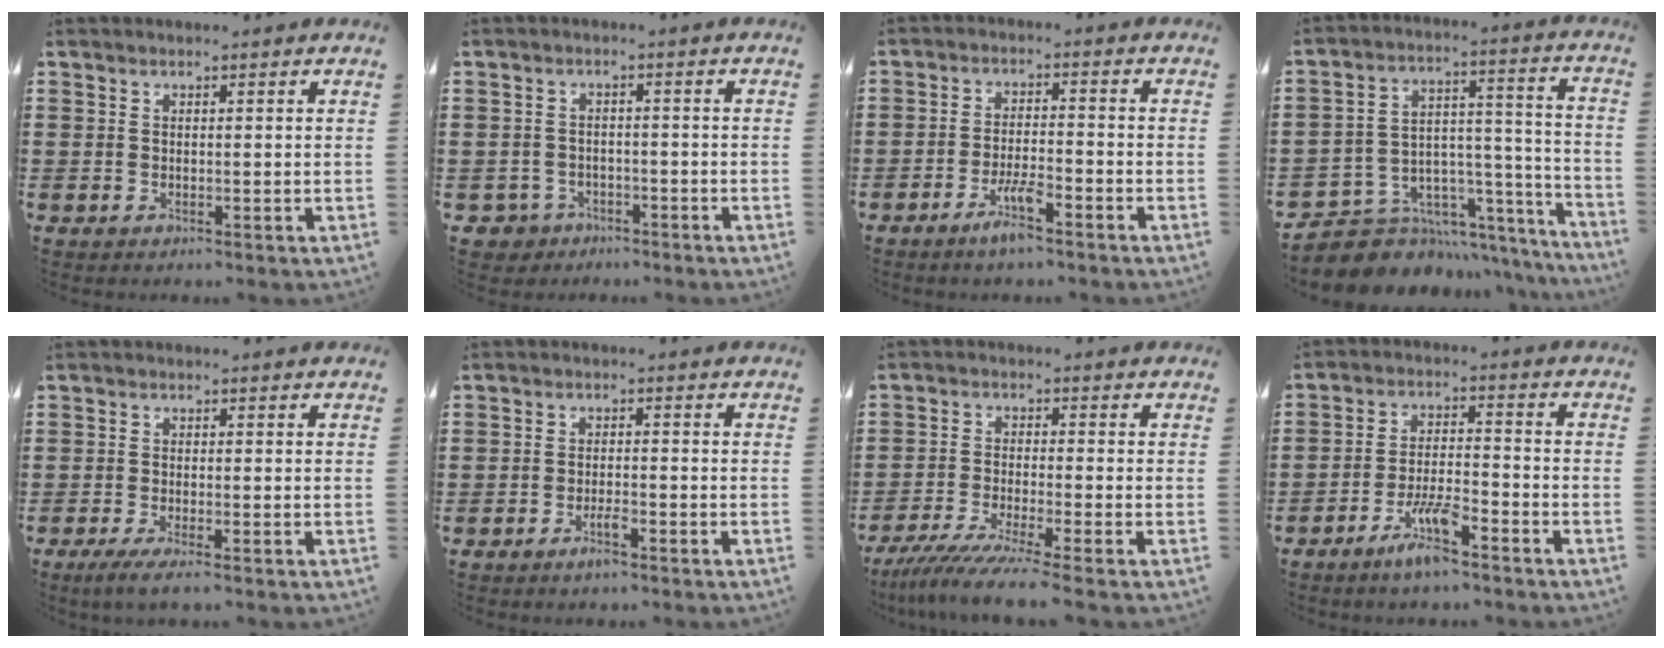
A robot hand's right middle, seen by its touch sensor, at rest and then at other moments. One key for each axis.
{"total": 2.4, "fx": -2.1, "fy": 1.2, "fz": 0.1, "tx": -0.020, "ty": -0.003, "tz": -0.048}
{"total": 4.7, "fx": -3.4, "fy": 0.7, "fz": 3.2, "tx": -0.067, "ty": 0.000, "tz": -0.063}
{"total": 5.7, "fx": -4.4, "fy": 3.5, "fz": 0.2, "tx": -0.015, "ty": -0.009, "tz": -0.079}
{"total": 1.8, "fx": -1.1, "fy": 0.0, "fz": 1.4, "tx": -0.031, "ty": -0.006, "tz": -0.022}
{"total": 2.6, "fx": -1.8, "fy": 0.5, "fz": 1.9, "tx": -0.032, "ty": 0.001, "tz": -0.031}
{"total": 5.4, "fx": -4.5, "fy": -0.7, "fz": 2.8, "tx": -0.068, "ty": -0.026, "tz": -0.089}
{"total": 6.4, "fx": -4.8, "fy": 1.1, "fz": 4.1, "tx": -0.086, "ty": -0.001, "tz": -0.091}